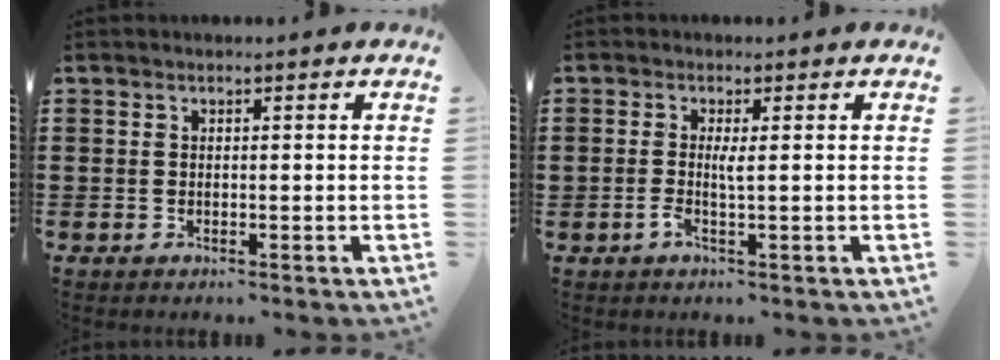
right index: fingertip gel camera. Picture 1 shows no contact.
{"total": 1.8, "force": [-0.2, 0.1, 1.8], "torque": [-0.044, -0.007, -0.006]}